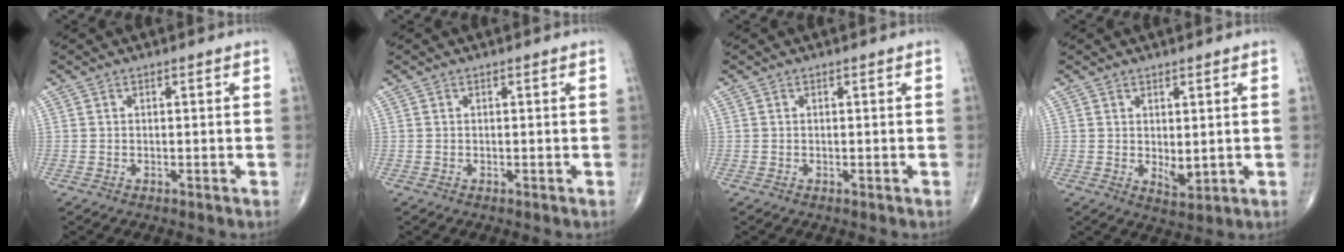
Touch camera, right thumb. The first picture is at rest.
{"total": 0.0}
{"total": 0.0}
{"total": 3.5, "force": [0.3, 1.8, 3.0], "torque": [-0.036, -0.013, 0.011]}